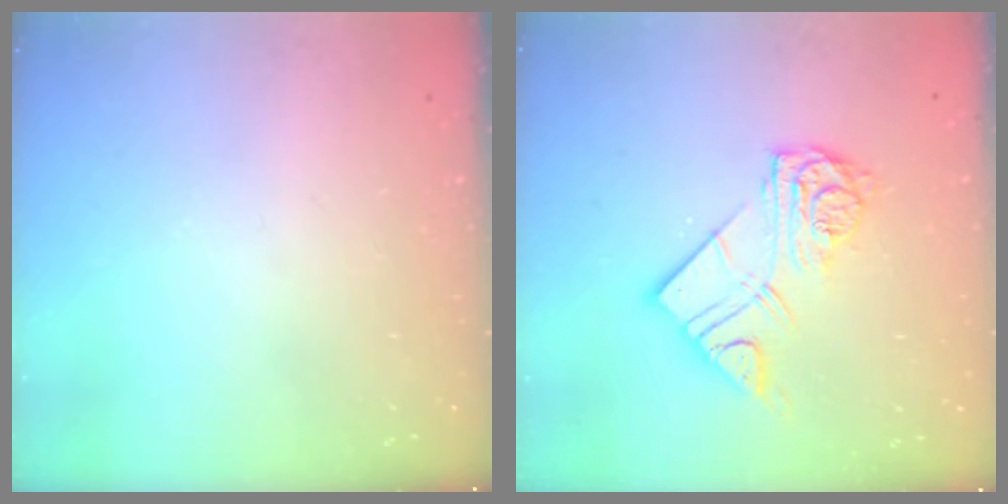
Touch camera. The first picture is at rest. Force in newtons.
{"total": 12.3, "press": 12.2, "slide": 1.1}